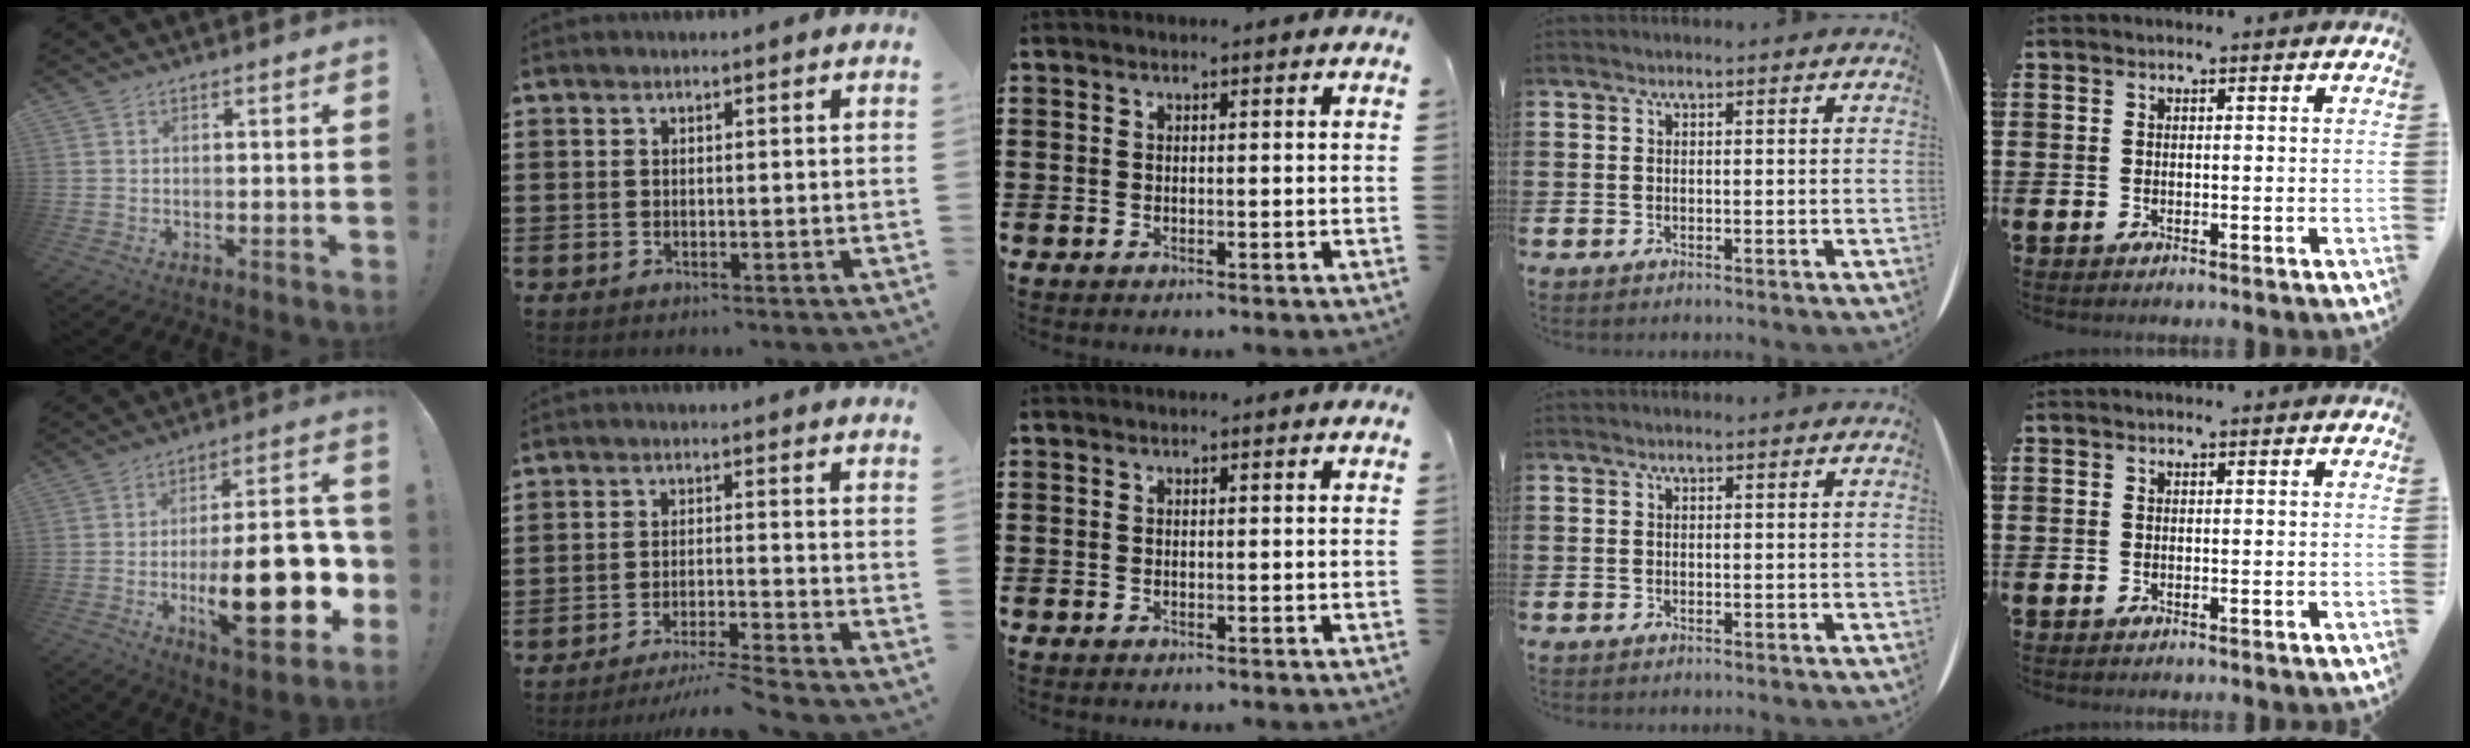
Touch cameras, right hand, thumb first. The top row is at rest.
{"thumb": {"total": 24.9, "force": [-5.4, 8.3, 22.8], "torque": [-0.339, 0.010, -0.080]}, "index": {"total": 4.1, "force": [-3.8, -0.7, 1.3], "torque": [-0.031, -0.013, -0.080]}}